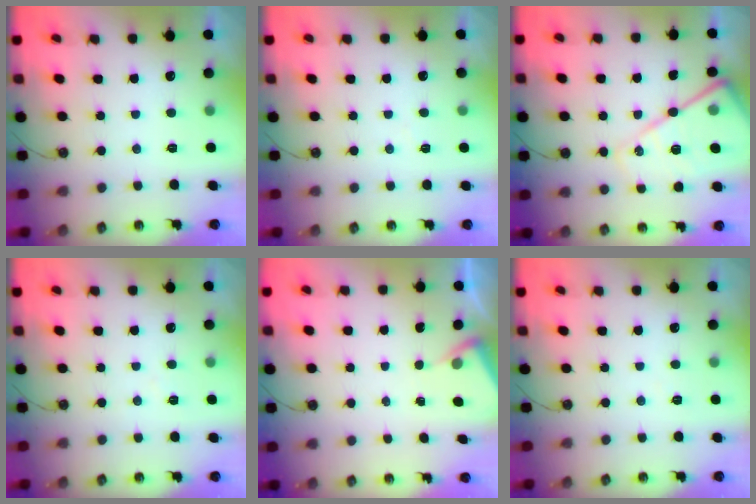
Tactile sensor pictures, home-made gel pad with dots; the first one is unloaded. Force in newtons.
{"total": 3.8, "press": 3.7, "slide": 0.6}
{"total": 17.0, "press": 17.0, "slide": 1.6}
{"total": 4.8, "press": 4.8, "slide": 0.7}
{"total": 3.0, "press": 3.0, "slide": 0.5}
{"total": 3.0, "press": 2.9, "slide": 0.6}